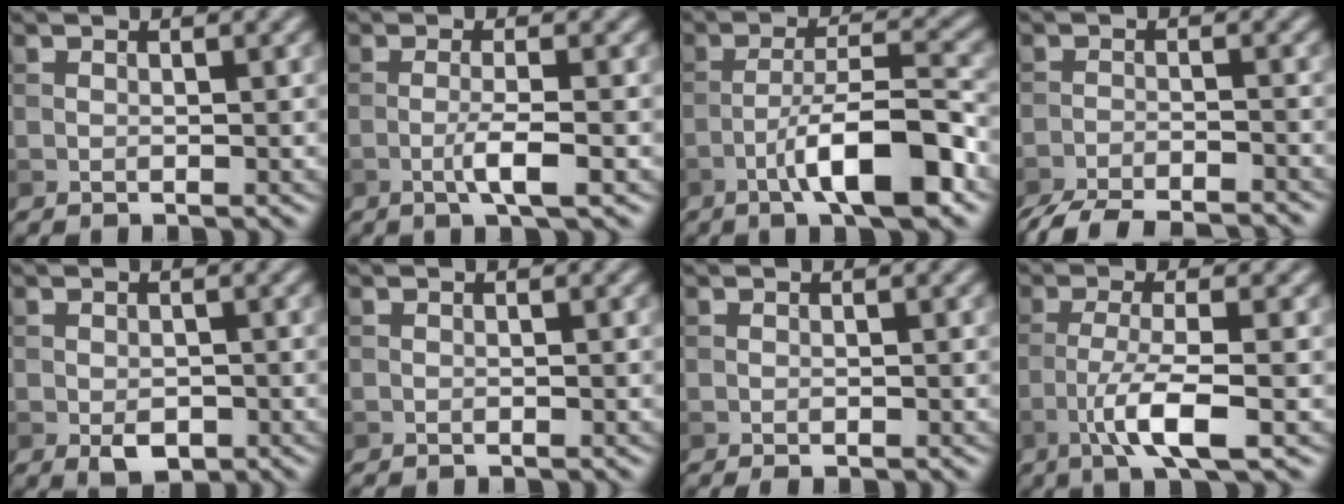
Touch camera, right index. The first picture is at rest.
{"total": 2.7, "force": [-0.9, 0.2, 2.5], "torque": [-0.047, 0.004, -0.021]}
{"total": 8.0, "force": [-3.8, 1.7, 6.8], "torque": [-0.110, 0.016, -0.064]}
{"total": 7.7, "force": [-7.1, 1.3, 2.7], "torque": [-0.049, -0.018, -0.112]}
{"total": 2.2, "force": [-0.8, 1.4, 1.6], "torque": [-0.028, -0.006, -0.010]}
{"total": 0.0}
{"total": 0.6, "force": [-0.4, 0.1, 0.4], "torque": [-0.007, -0.001, -0.006]}
{"total": 5.0, "force": [-1.9, 0.8, 4.6], "torque": [-0.083, 0.003, -0.040]}